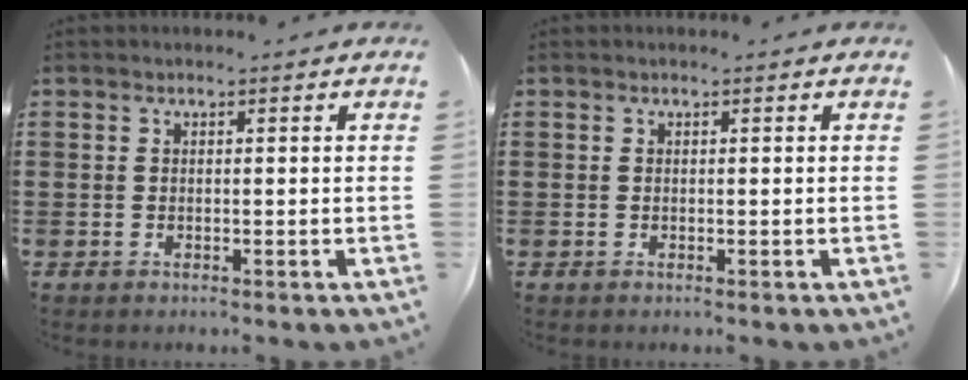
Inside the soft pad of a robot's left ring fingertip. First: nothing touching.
{"total": 0.0}